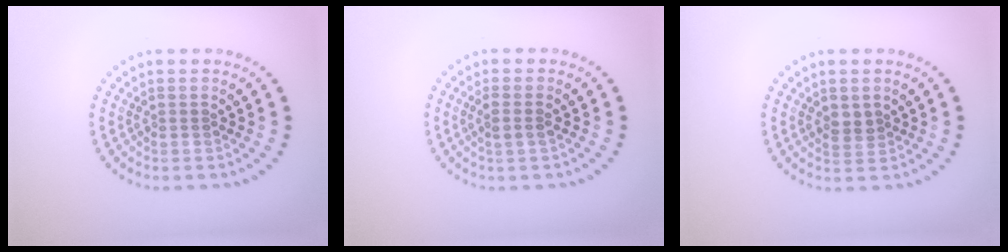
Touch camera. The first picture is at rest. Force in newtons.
{"total": 1.3, "press": 1.1, "slide": 0.5}
{"total": 1.4, "press": 1.3, "slide": 0.6}